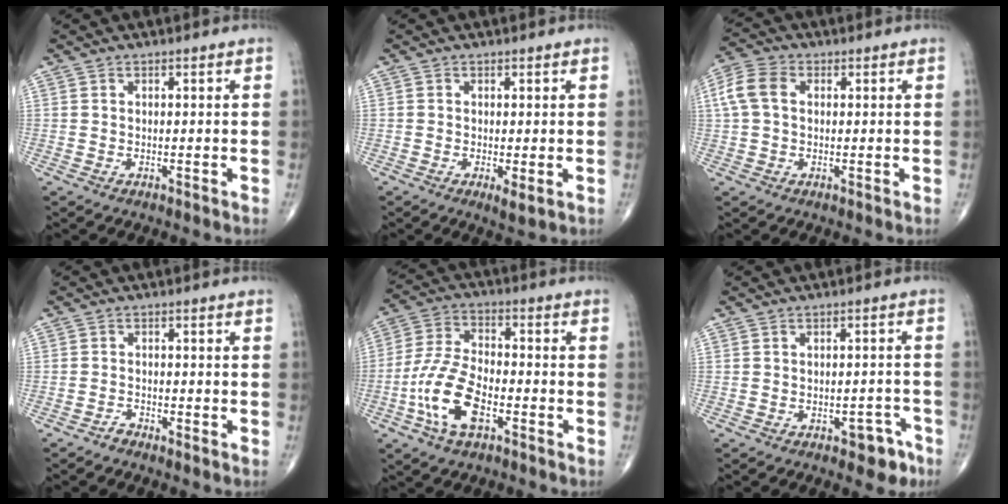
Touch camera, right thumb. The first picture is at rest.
{"total": 2.3, "force": [-0.5, 0.6, 2.1], "torque": [-0.035, -0.009, -0.010]}
{"total": 6.6, "force": [1.0, 4.5, 4.6], "torque": [-0.109, 0.021, 0.017]}
{"total": 1.3, "force": [-1.3, 0.2, 0.2], "torque": [-0.002, 0.001, -0.027]}
{"total": 11.9, "force": [-4.7, 5.8, 9.3], "torque": [-0.190, 0.026, -0.093]}
{"total": 4.8, "force": [-3.0, 2.5, 2.8], "torque": [-0.009, 0.028, -0.036]}